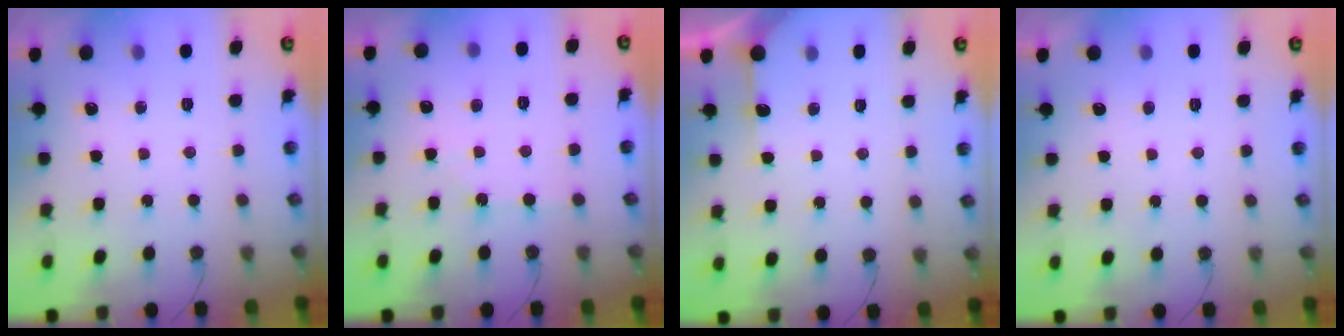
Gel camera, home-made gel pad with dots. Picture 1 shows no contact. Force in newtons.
{"total": 3.3, "press": 3.2, "slide": 0.5}
{"total": 6.6, "press": 6.6, "slide": 0.3}
{"total": 0.0}